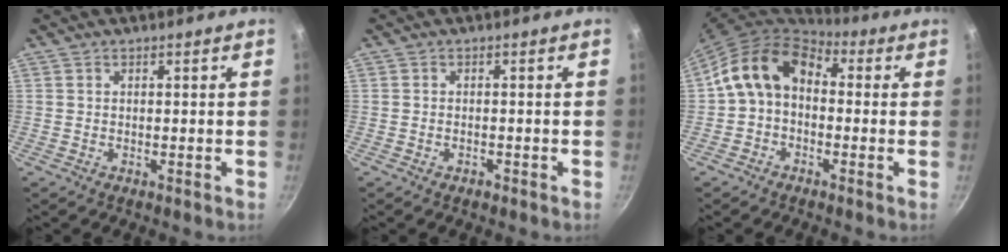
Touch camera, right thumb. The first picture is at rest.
{"total": 0.8, "force": [-0.6, 0.5, 0.4], "torque": [-0.009, 0.006, -0.008]}
{"total": 12.2, "force": [0.0, 8.9, 8.3], "torque": [-0.133, 0.037, -0.015]}